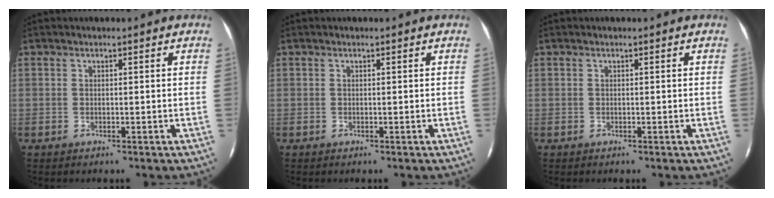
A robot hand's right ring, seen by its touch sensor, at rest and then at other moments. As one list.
[{"total": 0.0}, {"total": 0.0}]